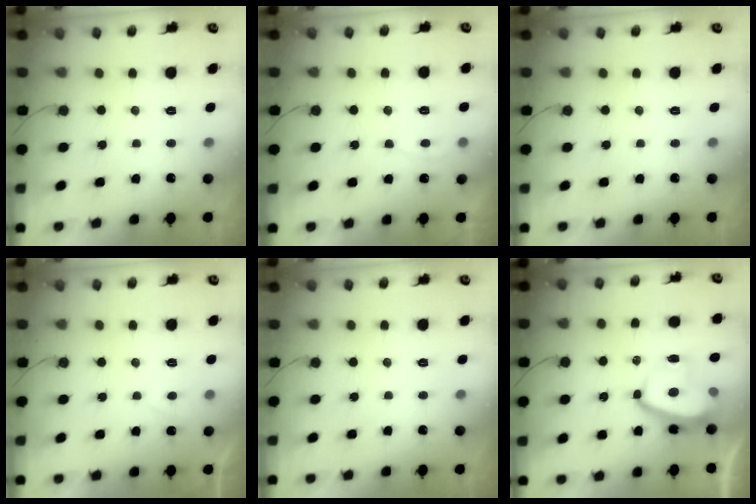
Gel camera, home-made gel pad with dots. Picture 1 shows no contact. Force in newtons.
{"total": 3.6, "press": 3.5, "slide": 0.4}
{"total": 0.0}
{"total": 2.8, "press": 2.7, "slide": 0.8}
{"total": 0.0}
{"total": 11.1, "press": 11.0, "slide": 1.6}